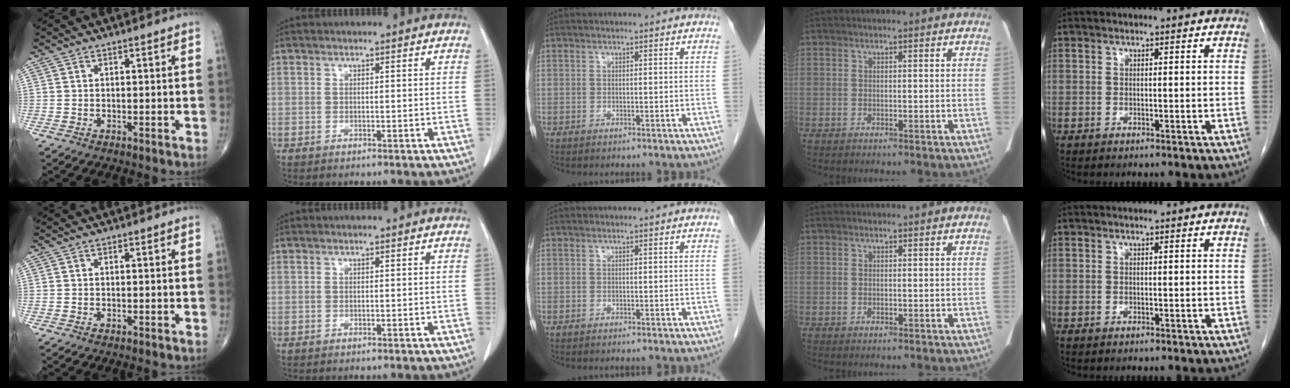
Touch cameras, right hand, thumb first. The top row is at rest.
{}